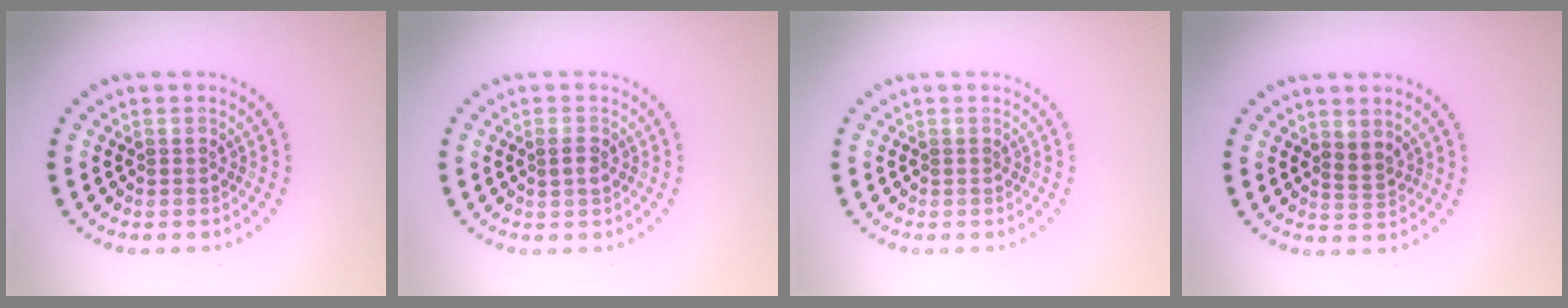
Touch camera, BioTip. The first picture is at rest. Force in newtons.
{"total": 1.2, "press": 1.2, "slide": 0.2}
{"total": 0.0}
{"total": 1.4, "press": 1.2, "slide": 0.8}